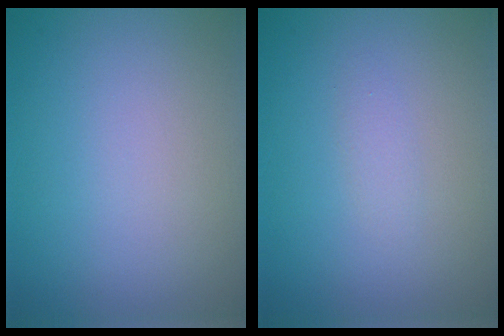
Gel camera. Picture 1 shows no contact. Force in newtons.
{"total": 0.9, "press": 0.9, "slide": 0.0}